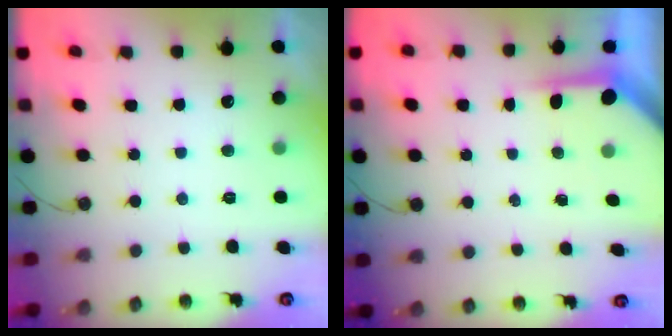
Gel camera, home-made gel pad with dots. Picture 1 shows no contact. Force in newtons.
{"total": 5.2, "press": 5.1, "slide": 0.2}